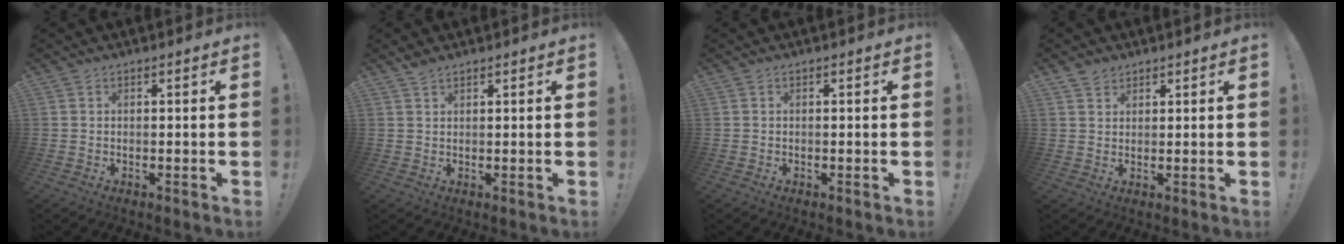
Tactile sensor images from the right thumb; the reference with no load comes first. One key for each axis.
{"total": 2.0, "fx": 1.7, "fy": 0.7, "fz": 0.7, "tx": -0.008, "ty": -0.006, "tz": 0.031}
{"total": 0.0}
{"total": 2.7, "fx": 2.2, "fy": 1.6, "fz": 0.4, "tx": 0.002, "ty": -0.013, "tz": 0.040}